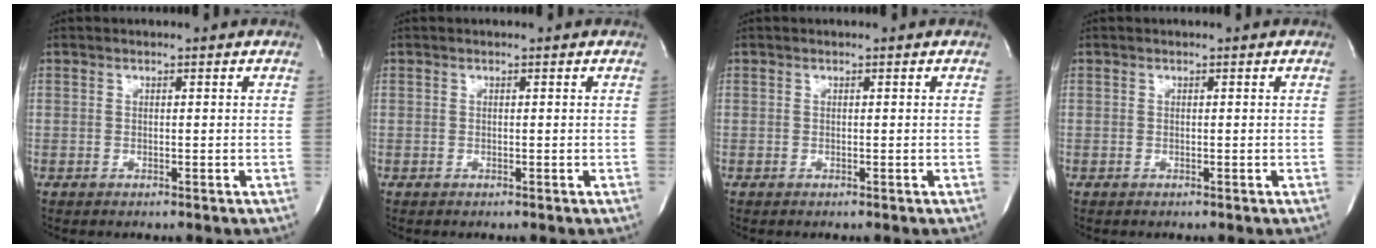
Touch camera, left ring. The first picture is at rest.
{"total": 0.0}
{"total": 0.0}
{"total": 0.0}